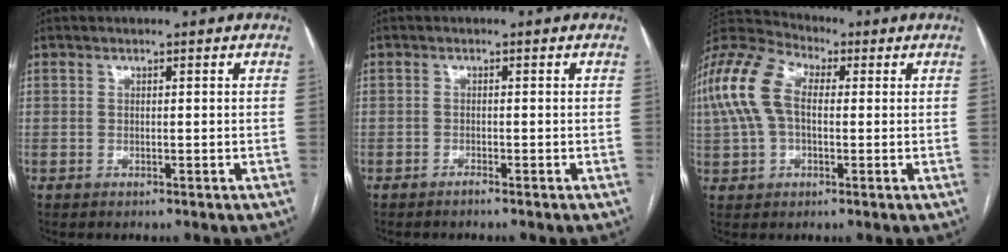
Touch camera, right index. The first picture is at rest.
{"total": 0.7, "force": [-0.7, -0.2, 0.2], "torque": [-0.007, -0.001, -0.012]}
{"total": 11.7, "force": [1.6, 6.8, 9.4], "torque": [-0.227, 0.048, 0.026]}